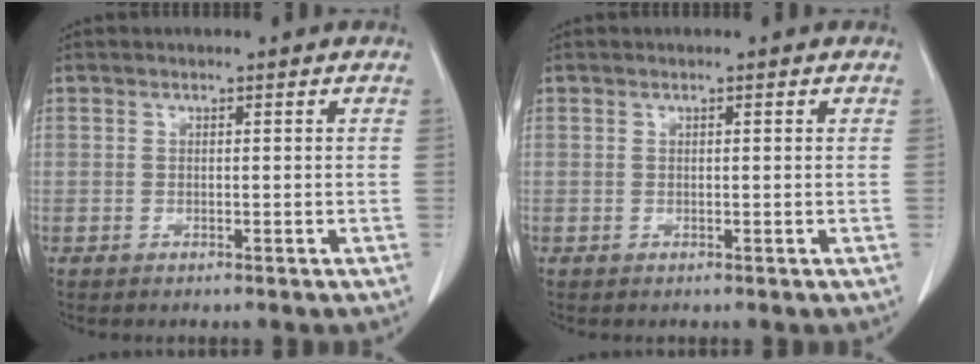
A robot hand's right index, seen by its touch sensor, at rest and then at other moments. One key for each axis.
{"total": 0.7, "fx": 0.3, "fy": 0.3, "fz": 0.6, "tx": -0.015, "ty": 0.003, "tz": 0.006}